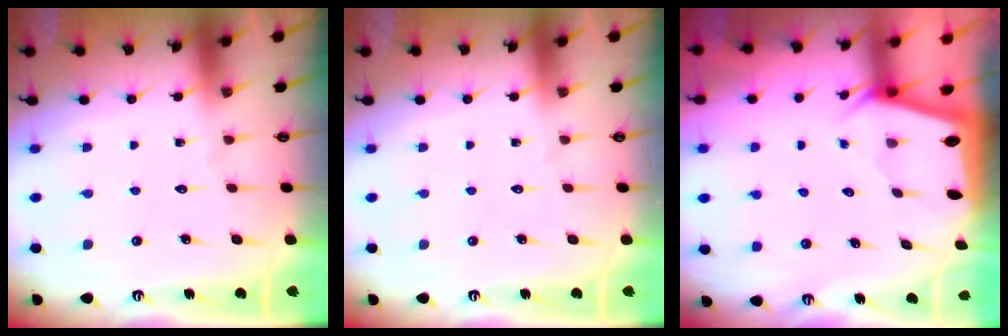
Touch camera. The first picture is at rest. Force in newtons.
{"total": 0.0}
{"total": 1.9, "press": 1.9, "slide": 0.2}